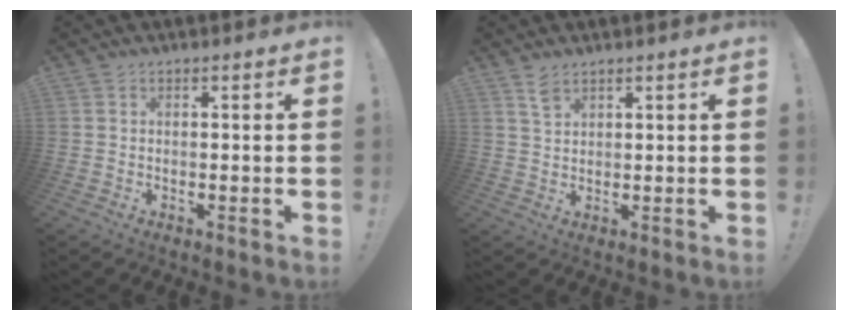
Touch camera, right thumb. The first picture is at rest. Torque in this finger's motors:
{"motor_torque": [0.16, 0.87, -0.13, 0.21, 0.00]}